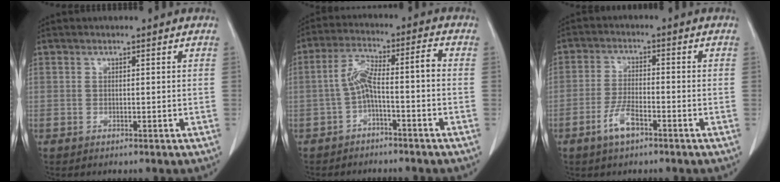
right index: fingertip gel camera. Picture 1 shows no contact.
{"total": 6.9, "force": [-2.0, 1.0, 6.6], "torque": [-0.130, 0.040, -0.036]}
{"total": 4.9, "force": [-2.9, 1.3, 3.8], "torque": [-0.078, -0.001, -0.054]}